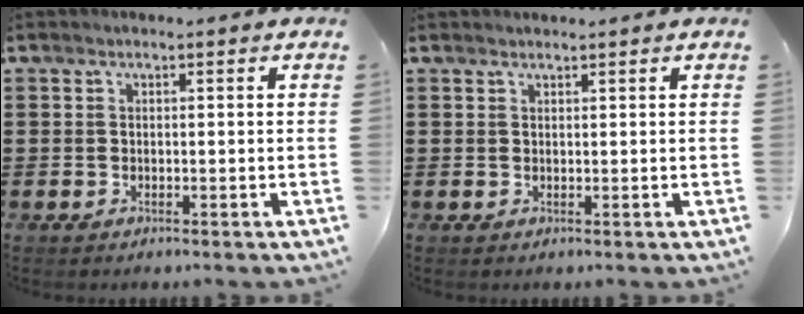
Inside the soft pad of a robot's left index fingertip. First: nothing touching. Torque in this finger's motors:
{"motor_torque": [-0.02, -0.11, 0.04, -0.01]}